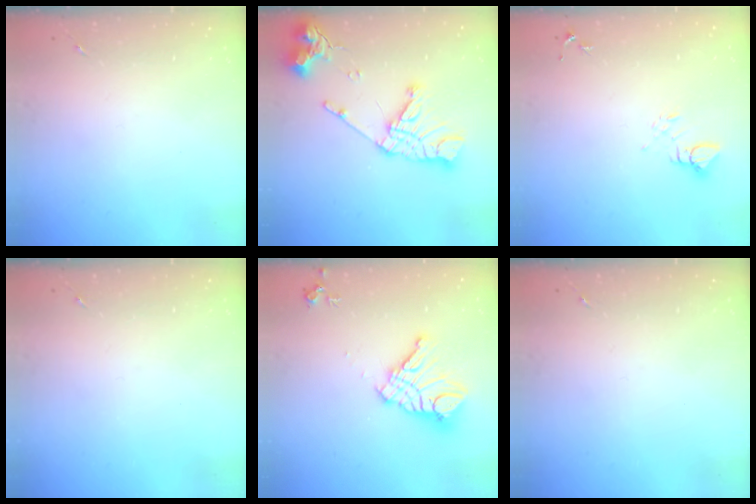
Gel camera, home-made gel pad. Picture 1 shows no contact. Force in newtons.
{"total": 17.1, "press": 17.0, "slide": 2.0}
{"total": 4.0, "press": 4.0, "slide": 0.3}
{"total": 0.0}
{"total": 14.6, "press": 14.5, "slide": 1.3}
{"total": 0.0}